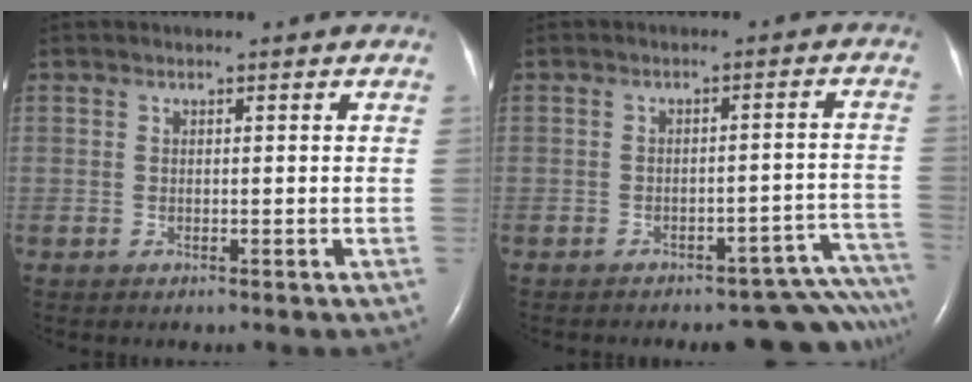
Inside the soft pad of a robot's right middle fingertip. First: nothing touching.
{"total": 11.6, "force": [-11.4, 1.7, 1.8], "torque": [0.013, 0.040, -0.125]}